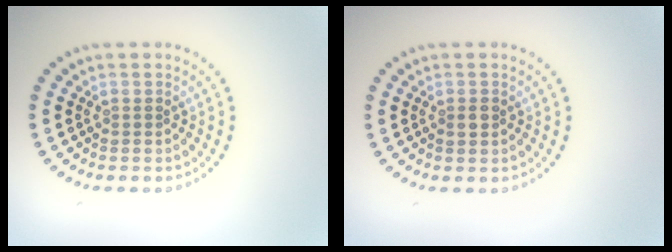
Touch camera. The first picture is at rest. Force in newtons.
{"total": 1.2, "press": 1.2, "slide": 0.1}